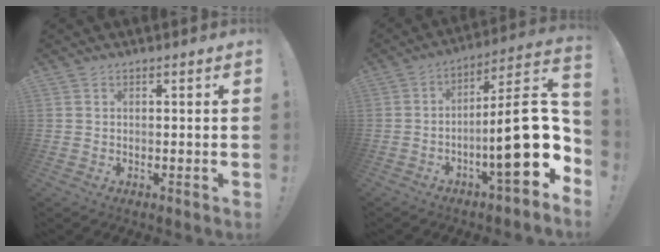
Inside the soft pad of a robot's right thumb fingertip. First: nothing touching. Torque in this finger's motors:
{"motor_torque": [2.29, 2.71, 1.76, -1.01, 0.15]}